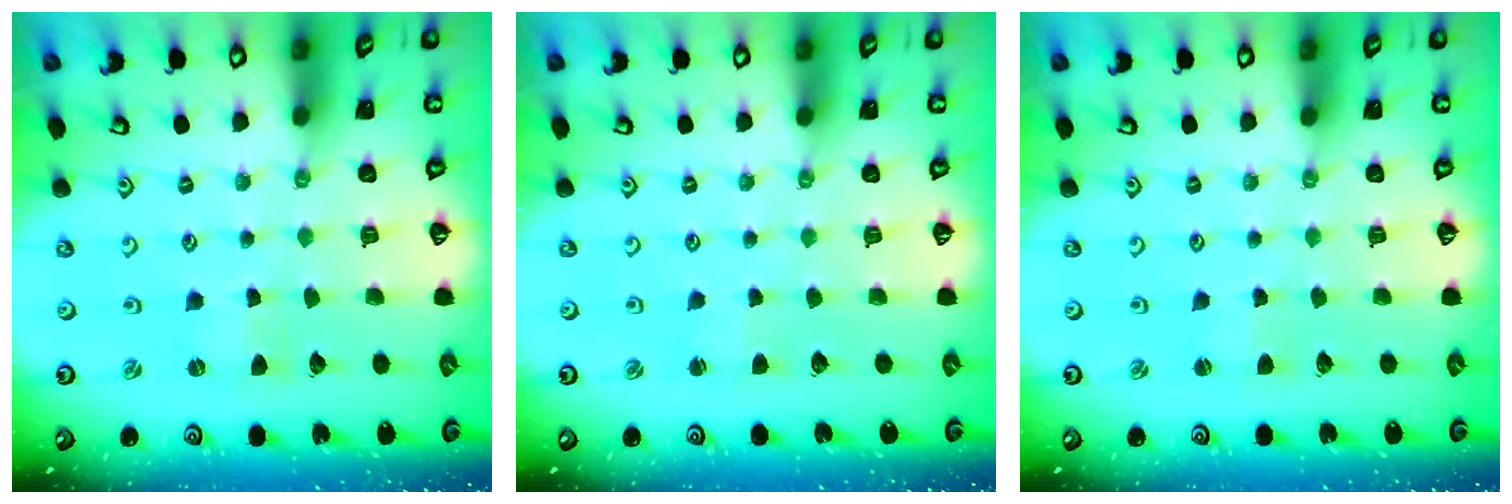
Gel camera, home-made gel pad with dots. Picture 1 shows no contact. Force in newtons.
{"total": 1.6, "press": 1.6, "slide": 0.3}
{"total": 1.7, "press": 1.7, "slide": 0.3}